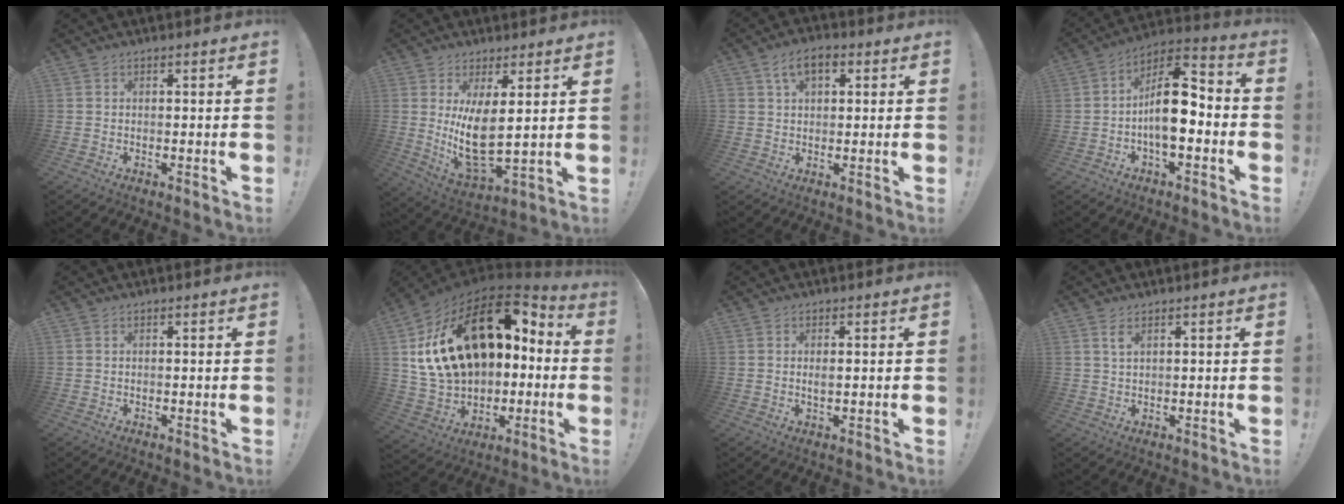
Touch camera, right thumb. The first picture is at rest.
{"total": 11.9, "force": [3.2, 4.2, 10.7], "torque": [-0.207, -0.042, 0.056]}
{"total": 7.0, "force": [2.9, 4.2, 4.7], "torque": [-0.081, 0.007, 0.054]}
{"total": 14.5, "force": [-1.9, 7.6, 12.2], "torque": [-0.197, 0.020, -0.030]}
{"total": 0.0}
{"total": 26.7, "force": [7.1, 16.5, 19.7], "torque": [-0.347, -0.032, 0.156]}
{"total": 1.5, "force": [0.2, 0.6, 1.4], "torque": [-0.022, -0.001, 0.001]}
{"total": 2.5, "force": [1.4, 0.9, 1.9], "torque": [-0.030, -0.004, 0.022]}